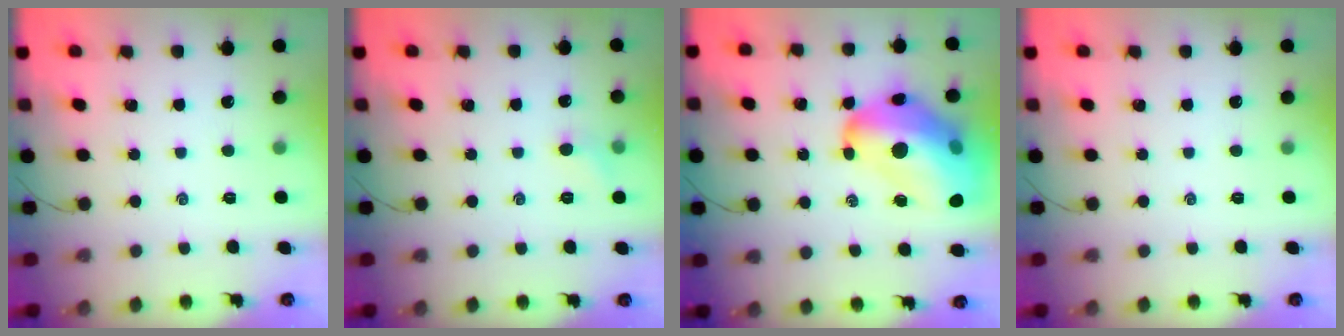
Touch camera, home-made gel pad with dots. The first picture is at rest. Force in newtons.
{"total": 4.0, "press": 3.8, "slide": 1.2}
{"total": 25.8, "press": 25.0, "slide": 6.4}
{"total": 0.0}